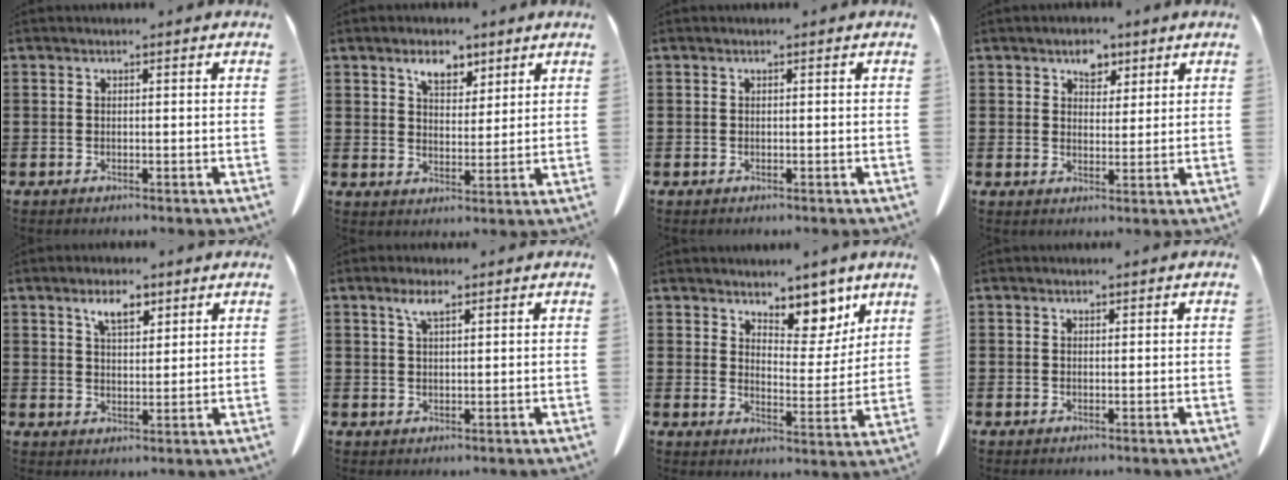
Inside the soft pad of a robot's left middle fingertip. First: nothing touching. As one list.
[{"total": 5.2, "force": [3.8, 2.7, 2.2], "torque": [-0.039, -0.002, 0.069]}, {"total": 0.0}, {"total": 3.9, "force": [2.7, 2.5, 1.3], "torque": [-0.021, 0.004, 0.048]}, {"total": 4.7, "force": [3.2, 1.9, 2.9], "torque": [-0.049, -0.003, 0.054]}, {"total": 3.2, "force": [1.9, 0.9, 2.4], "torque": [-0.053, 0.003, 0.033]}, {"total": 7.8, "force": [6.7, 3.1, 2.6], "torque": [-0.046, -0.042, 0.119]}, {"total": 0.6, "force": [0.5, 0.4, 0.1], "torque": [-0.005, 0.000, 0.011]}]